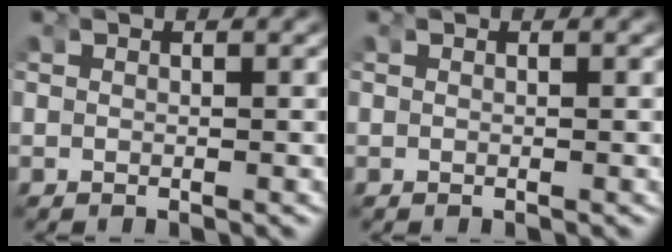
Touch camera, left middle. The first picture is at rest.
{"total": 0.0}